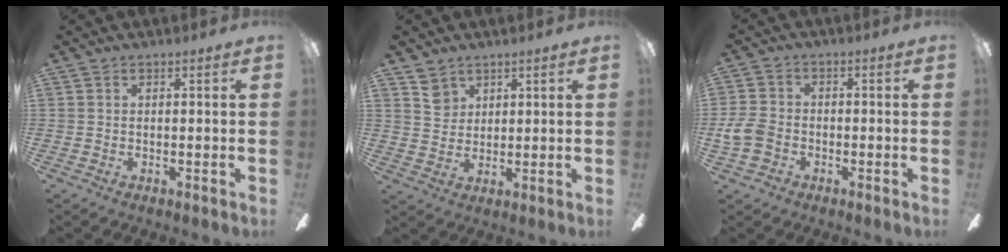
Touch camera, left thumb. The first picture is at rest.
{"total": 4.7, "force": [3.2, 3.4, 0.9], "torque": [0.003, -0.013, 0.055]}
{"total": 6.6, "force": [-2.4, 5.0, 3.7], "torque": [-0.084, 0.017, -0.043]}